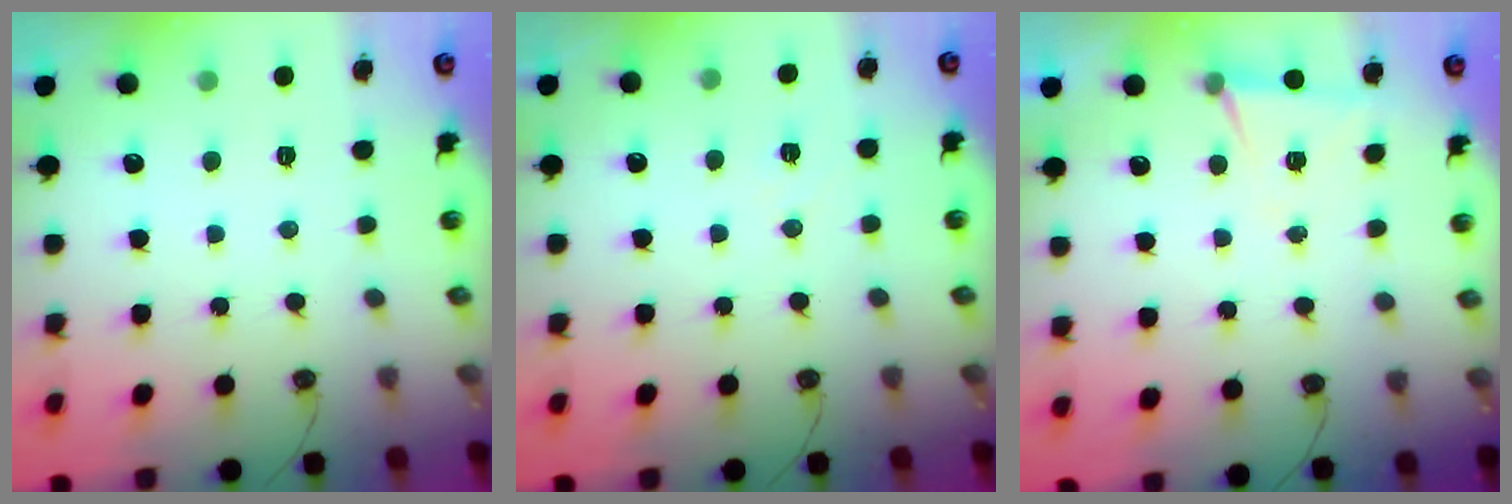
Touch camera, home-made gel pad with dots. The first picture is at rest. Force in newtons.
{"total": 7.0, "press": 5.3, "slide": 4.6}
{"total": 6.3, "press": 4.4, "slide": 4.5}